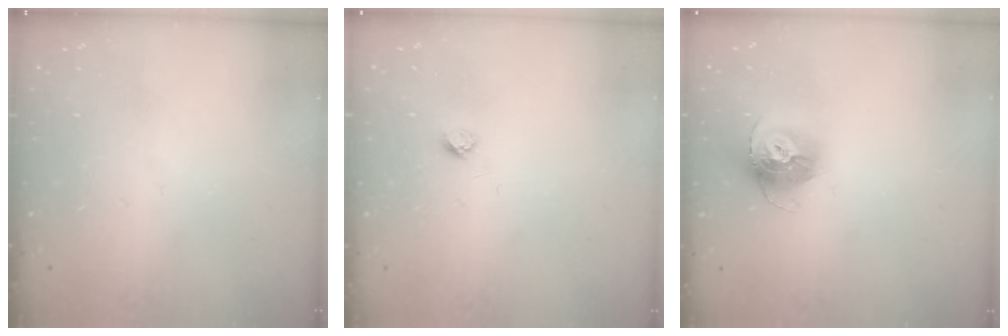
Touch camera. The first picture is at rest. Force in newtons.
{"total": 2.7, "press": 2.6, "slide": 0.3}
{"total": 13.8, "press": 13.8, "slide": 1.0}